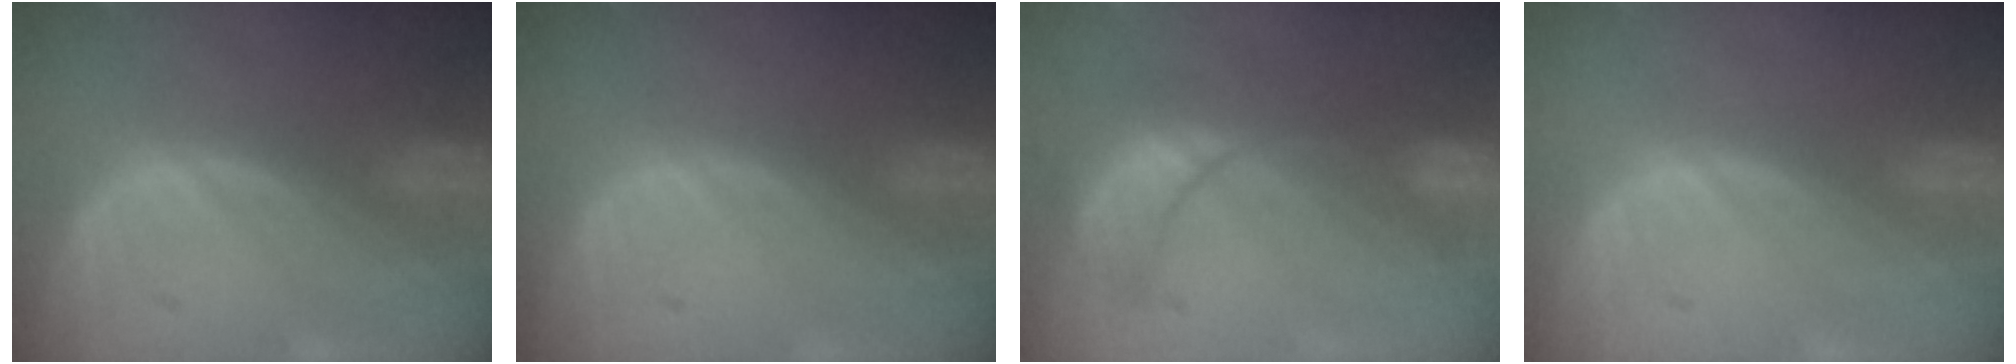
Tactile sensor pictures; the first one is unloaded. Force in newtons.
{"total": 0.0}
{"total": 7.8, "press": 7.5, "slide": 1.9}
{"total": 0.0}